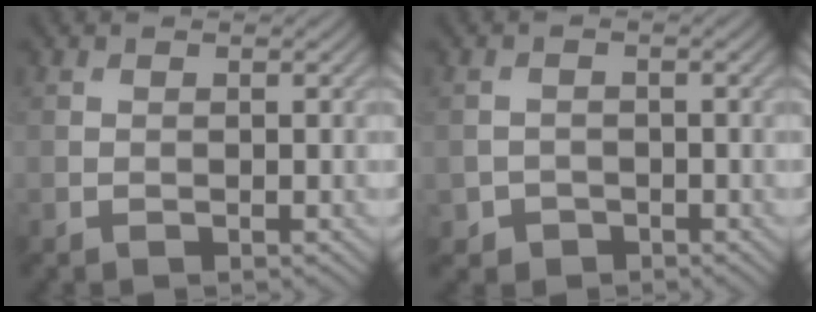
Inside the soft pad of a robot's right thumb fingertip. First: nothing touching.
{"total": 1.9, "force": [-1.1, 1.5, 0.2], "torque": [0.001, -0.003, -0.023]}